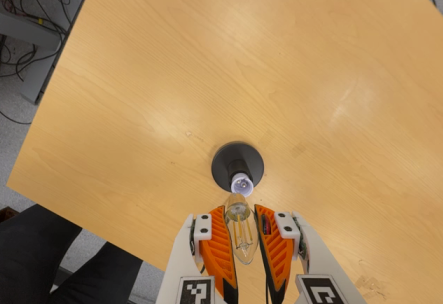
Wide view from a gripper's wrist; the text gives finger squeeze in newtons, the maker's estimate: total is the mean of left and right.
{"total": 20.7, "left": 22.9, "right": 18.4}